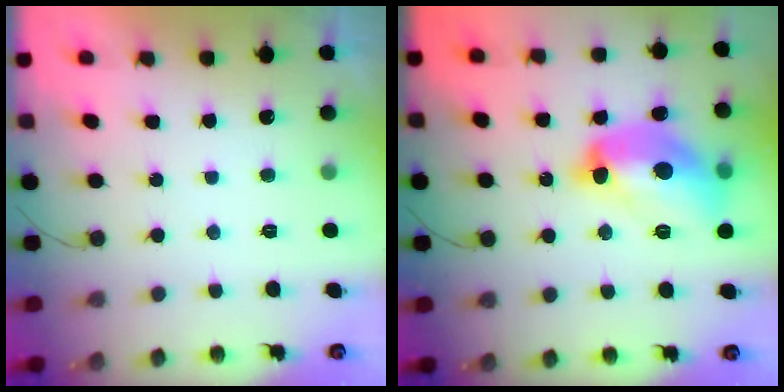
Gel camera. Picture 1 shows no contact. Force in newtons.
{"total": 16.1, "press": 16.1, "slide": 1.8}